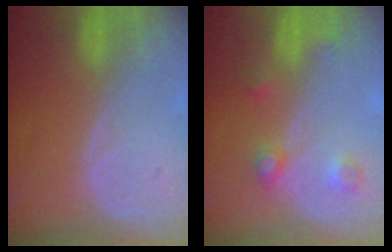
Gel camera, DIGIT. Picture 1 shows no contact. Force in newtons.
{"total": 4.2, "press": 3.7, "slide": 1.9}